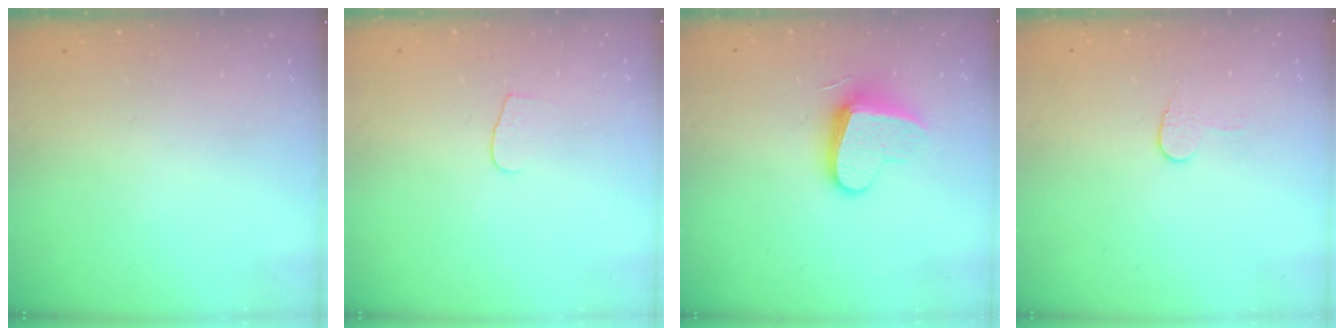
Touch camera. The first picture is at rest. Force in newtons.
{"total": 4.2, "press": 4.2, "slide": 0.4}
{"total": 11.6, "press": 11.6, "slide": 0.5}
{"total": 5.3, "press": 5.3, "slide": 0.5}